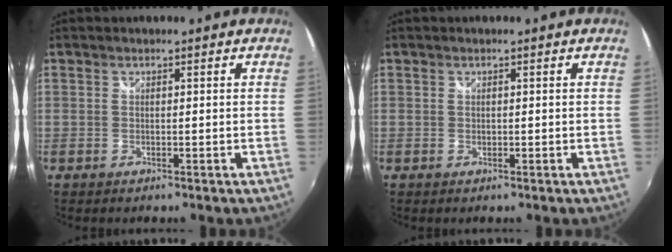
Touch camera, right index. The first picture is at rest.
{"total": 0.0}